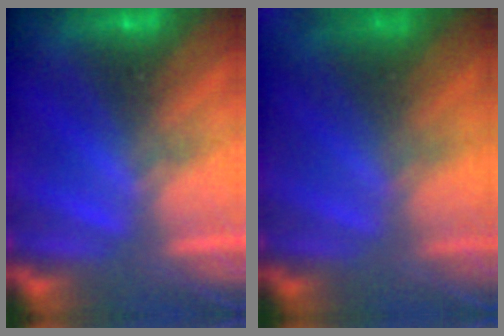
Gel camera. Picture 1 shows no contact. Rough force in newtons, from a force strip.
{"total": 9.9}